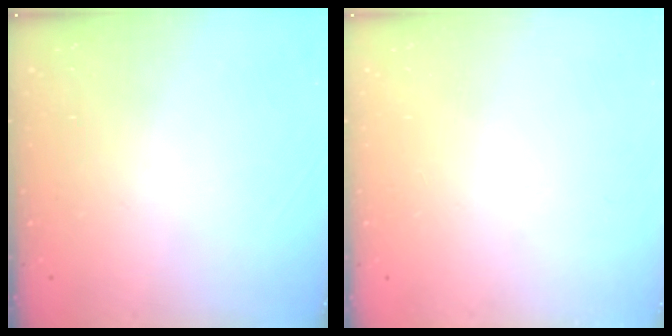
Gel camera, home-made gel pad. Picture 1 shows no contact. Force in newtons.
{"total": 0.0}